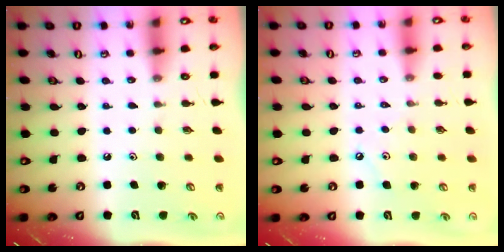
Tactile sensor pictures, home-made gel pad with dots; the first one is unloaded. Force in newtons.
{"total": 4.2, "press": 4.2, "slide": 0.1}